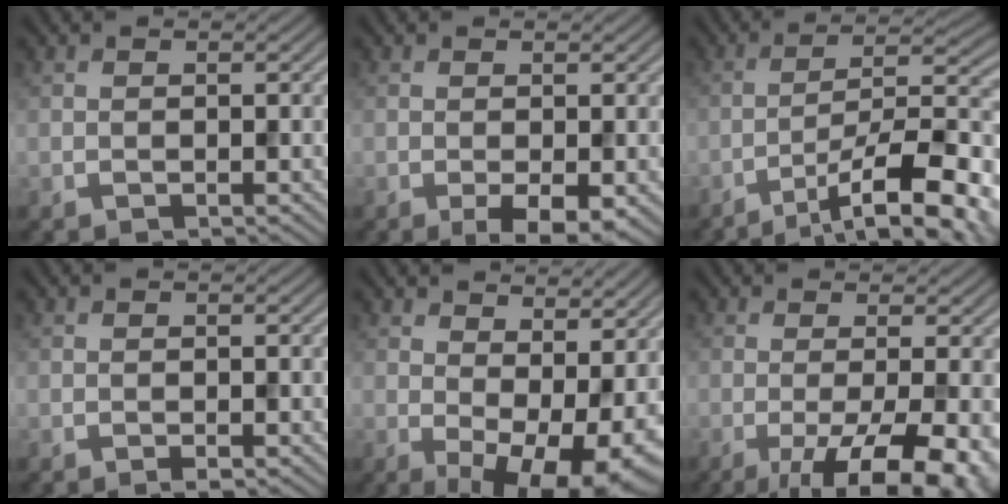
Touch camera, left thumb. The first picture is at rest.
{"total": 3.1, "force": [-1.0, 1.0, 2.7], "torque": [-0.045, -0.010, -0.014]}
{"total": 15.1, "force": [-9.1, 4.0, 11.3], "torque": [-0.162, 0.001, -0.140]}
{"total": 0.7, "force": [-0.4, 0.1, 0.5], "torque": [-0.009, -0.002, -0.006]}
{"total": 11.6, "force": [0.9, 5.7, 10.1], "torque": [-0.136, -0.017, 0.038]}
{"total": 11.3, "force": [-4.2, 3.3, 10.0], "torque": [-0.136, -0.005, -0.054]}